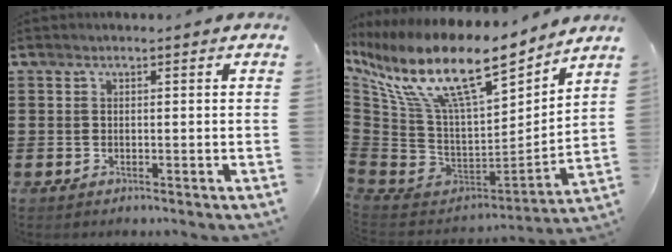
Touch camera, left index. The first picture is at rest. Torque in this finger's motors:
{"motor_torque": [1.87, -0.27, 0.80, 0.21]}